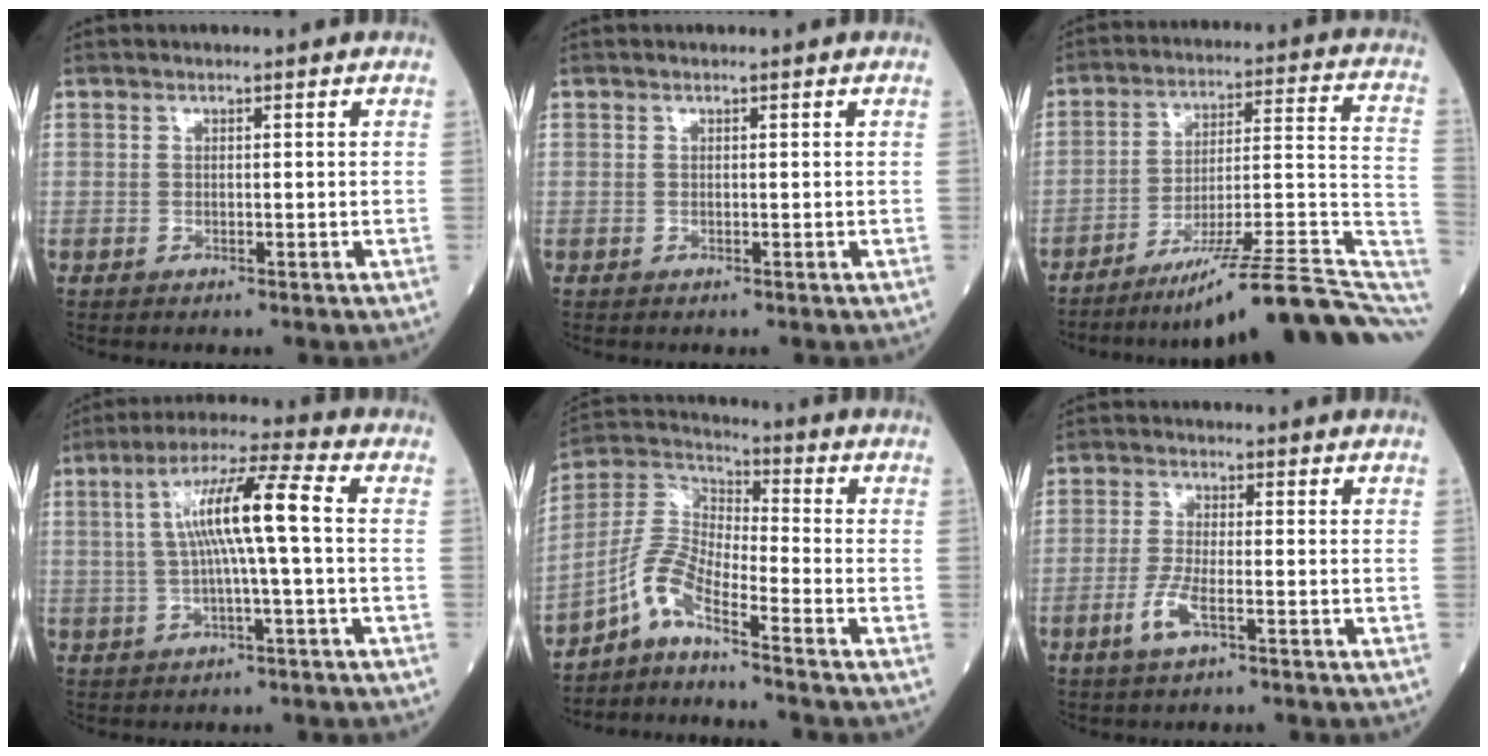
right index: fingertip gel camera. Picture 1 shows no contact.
{"total": 0.0}
{"total": 20.5, "force": [-14.7, 0.6, 14.2], "torque": [-0.131, 0.027, -0.225]}
{"total": 10.2, "force": [0.7, -0.1, 10.1], "torque": [-0.187, 0.022, 0.010]}
{"total": 7.6, "force": [-5.4, 0.9, 5.3], "torque": [-0.123, 0.013, -0.112]}
{"total": 3.9, "force": [-2.0, 0.5, 3.4], "torque": [-0.077, -0.005, -0.042]}